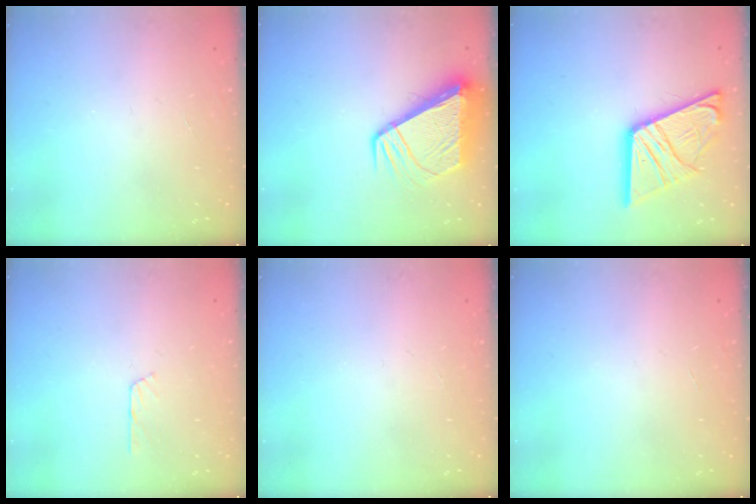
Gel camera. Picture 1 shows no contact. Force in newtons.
{"total": 10.9, "press": 10.8, "slide": 1.4}
{"total": 20.1, "press": 20.0, "slide": 2.3}
{"total": 2.7, "press": 2.7, "slide": 0.3}
{"total": 0.0}
{"total": 0.0}